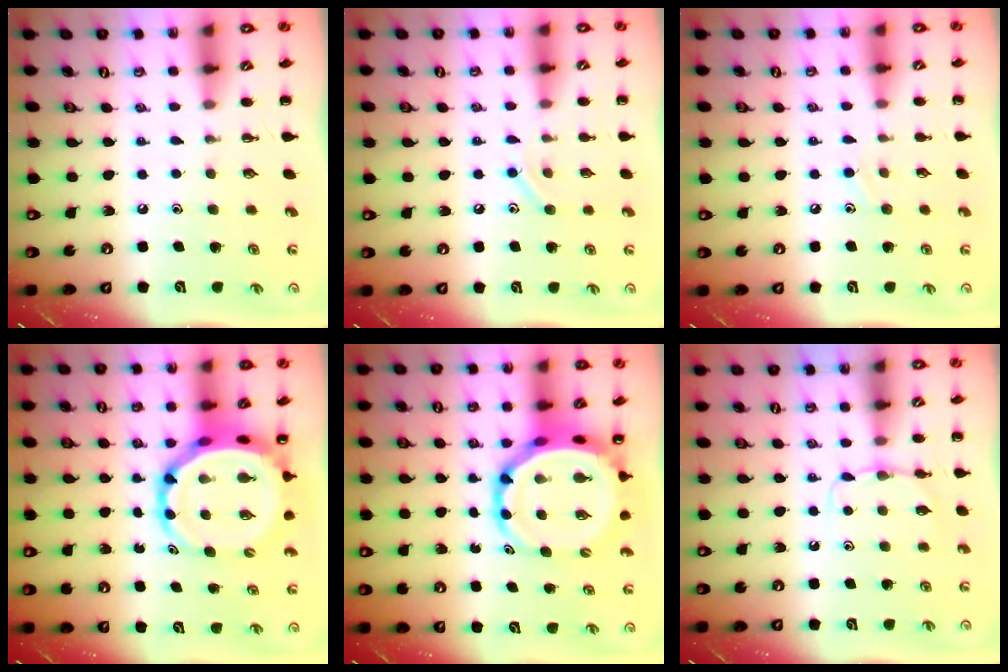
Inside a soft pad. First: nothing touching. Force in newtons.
{"total": 7.8, "press": 7.7, "slide": 1.5}
{"total": 6.2, "press": 5.9, "slide": 2.2}
{"total": 9.6, "press": 9.3, "slide": 2.5}
{"total": 9.6, "press": 9.3, "slide": 2.5}
{"total": 6.2, "press": 6.1, "slide": 1.5}